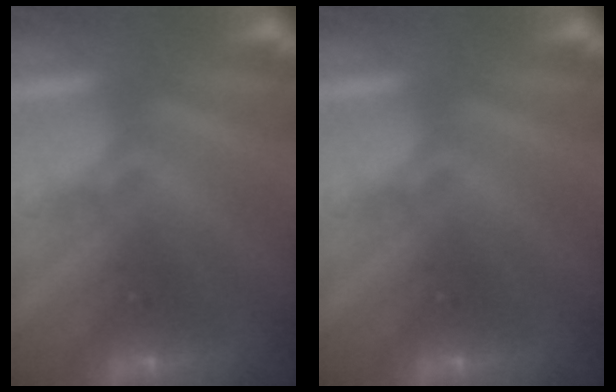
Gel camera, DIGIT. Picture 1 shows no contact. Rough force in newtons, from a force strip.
{"total": 0.0}